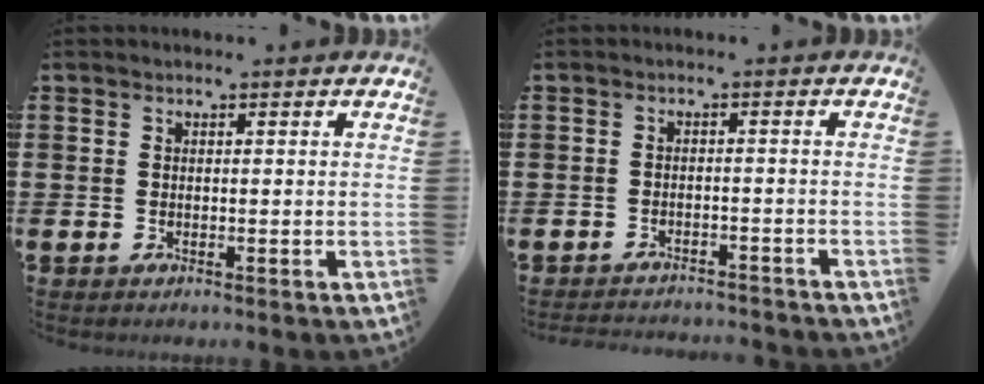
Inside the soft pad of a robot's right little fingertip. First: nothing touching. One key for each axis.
{"total": 1.6, "fx": -1.6, "fy": 0.0, "fz": -0.1, "tx": -0.005, "ty": 0.003, "tz": -0.035}